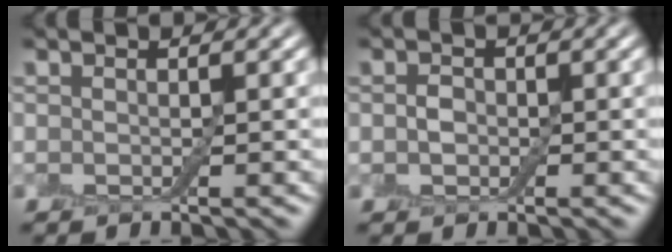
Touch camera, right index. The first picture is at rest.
{"total": 1.2, "force": [-0.1, 0.9, 0.6], "torque": [-0.014, 0.002, -0.008]}